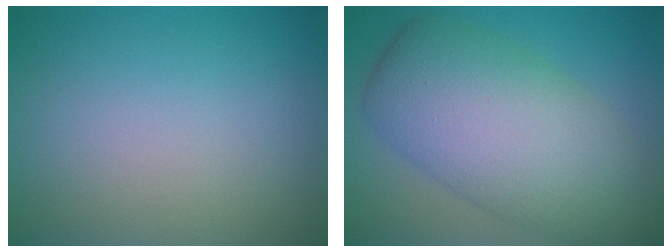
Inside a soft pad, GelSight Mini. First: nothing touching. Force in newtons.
{"total": 10.0, "press": 10.0, "slide": 0.4}